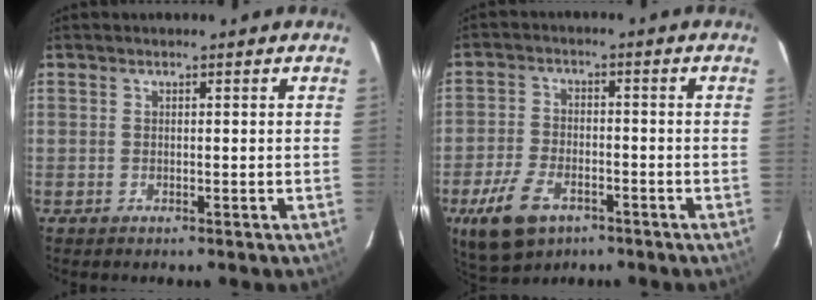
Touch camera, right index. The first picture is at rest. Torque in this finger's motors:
{"motor_torque": [0.68, -0.64, 0.35, 0.06]}